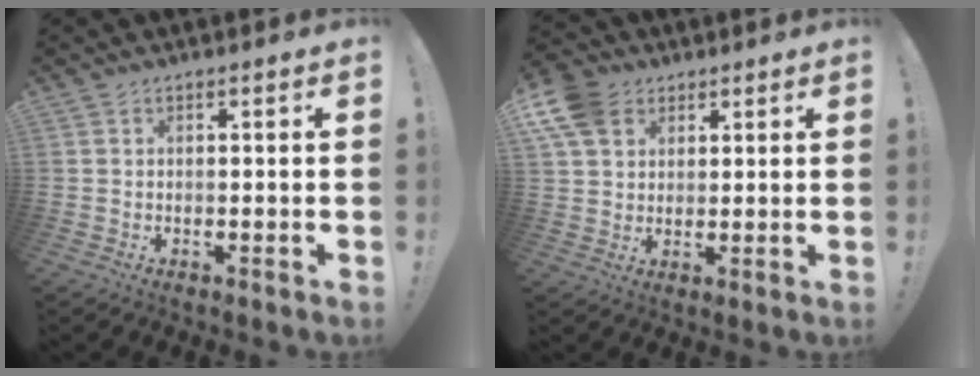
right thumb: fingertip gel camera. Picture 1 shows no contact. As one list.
[{"total": 10.2, "force": [4.8, 7.6, 4.7], "torque": [-0.080, -0.022, 0.097]}]